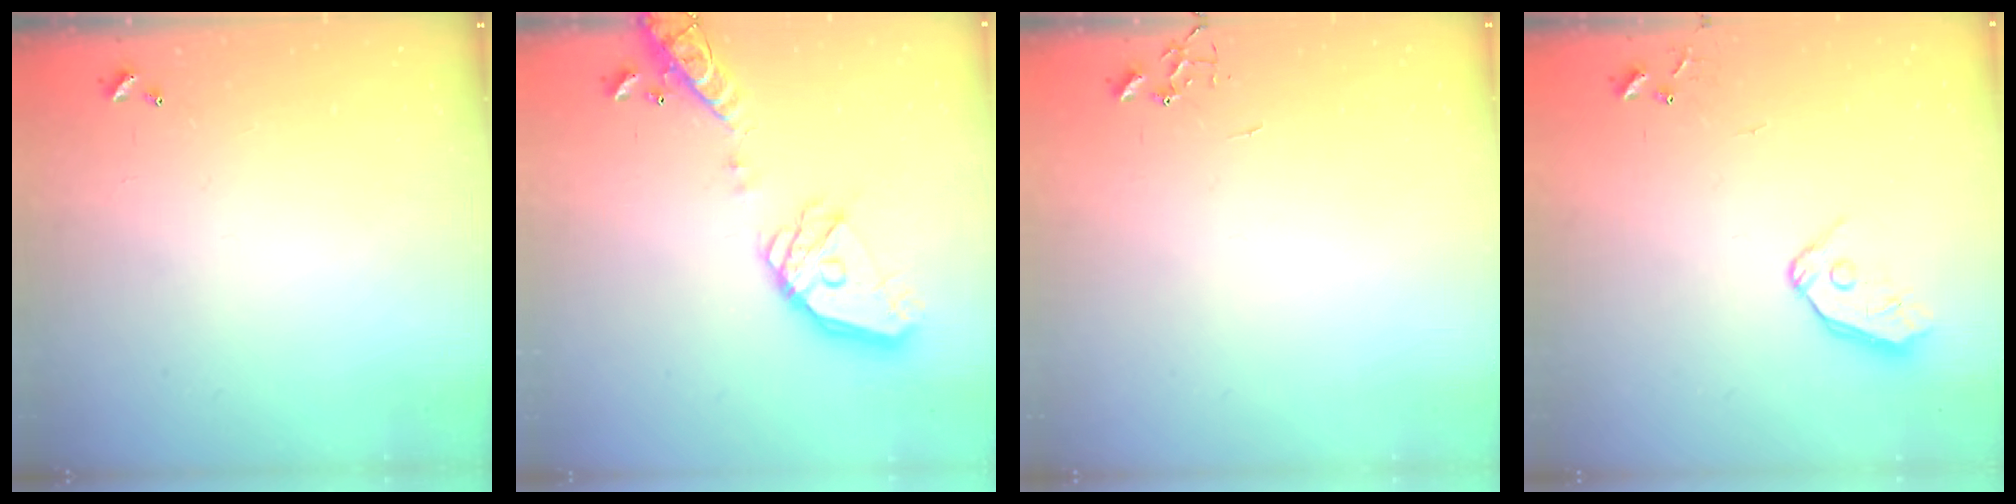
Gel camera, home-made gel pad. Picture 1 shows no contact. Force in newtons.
{"total": 18.9, "press": 18.8, "slide": 2.4}
{"total": 0.0}
{"total": 8.7, "press": 8.7, "slide": 1.0}